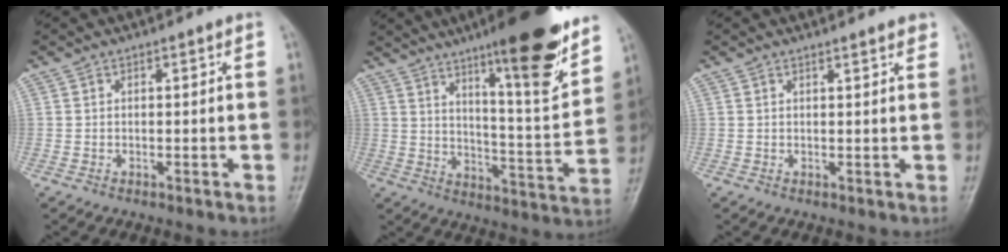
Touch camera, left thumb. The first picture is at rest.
{"total": 18.6, "force": [12.2, 3.1, 13.6], "torque": [-0.173, -0.074, 0.189]}
{"total": 1.9, "force": [1.6, 0.3, 1.0], "torque": [-0.008, -0.005, 0.020]}